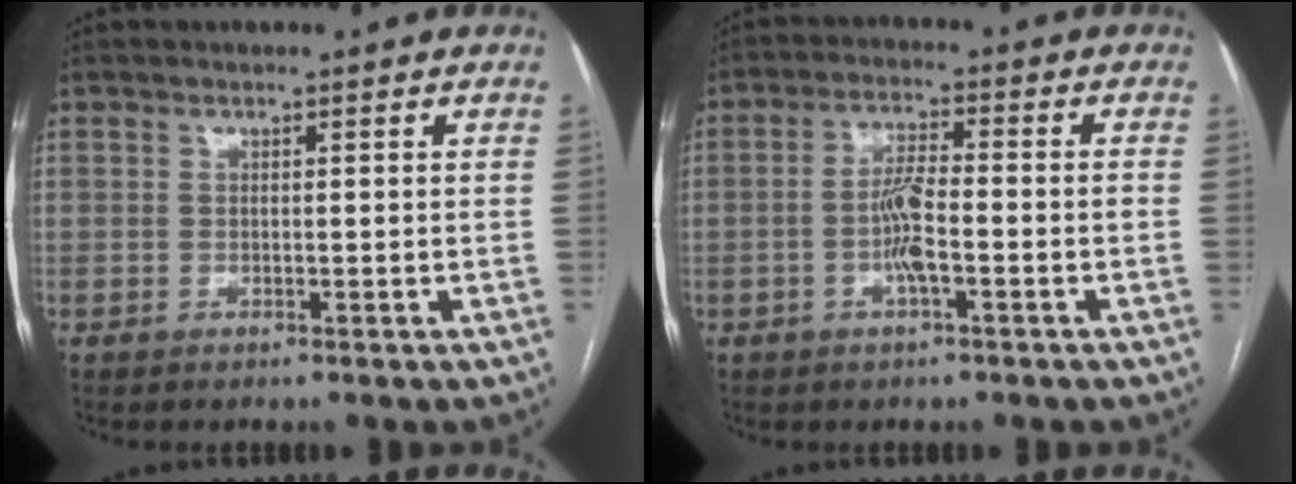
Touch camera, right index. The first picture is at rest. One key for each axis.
{"total": 5.4, "fx": -1.7, "fy": 0.7, "fz": 5.1, "tx": -0.105, "ty": 0.007, "tz": -0.031}